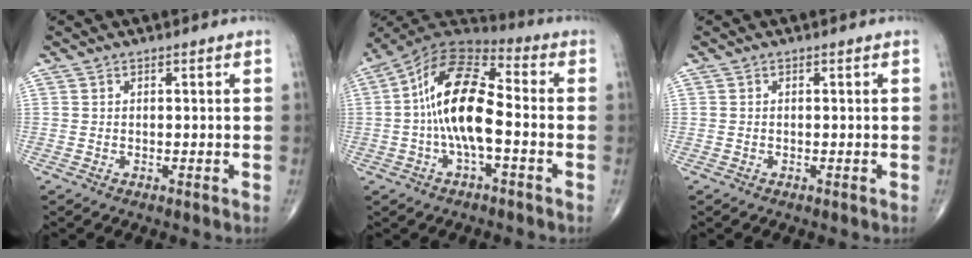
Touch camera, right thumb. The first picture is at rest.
{"total": 15.5, "force": [-1.5, 6.4, 14.1], "torque": [-0.263, 0.043, -0.039]}
{"total": 0.0}